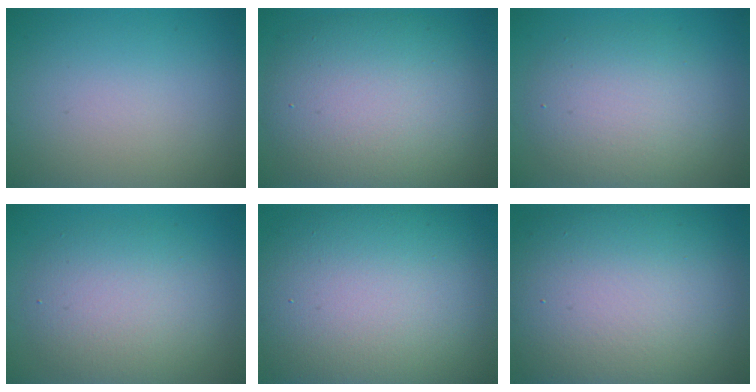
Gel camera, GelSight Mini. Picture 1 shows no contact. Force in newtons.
{"total": 10.1, "press": 10.0, "slide": 0.6}
{"total": 5.6, "press": 5.6, "slide": 0.2}
{"total": 5.6, "press": 5.6, "slide": 0.5}
{"total": 15.8, "press": 15.8, "slide": 1.3}
{"total": 15.4, "press": 15.3, "slide": 1.0}